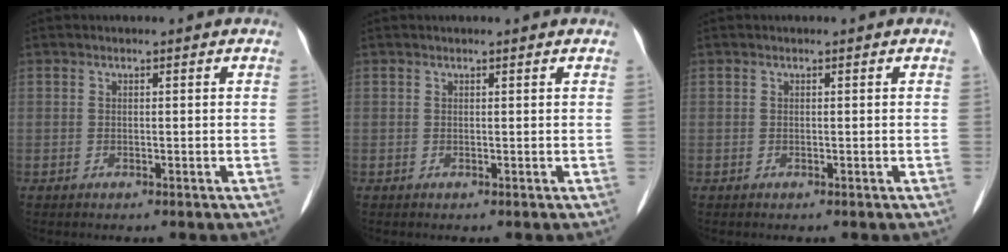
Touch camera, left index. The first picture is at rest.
{"total": 1.3, "force": [1.2, 0.1, 0.5], "torque": [-0.011, 0.011, 0.013]}
{"total": 0.0}